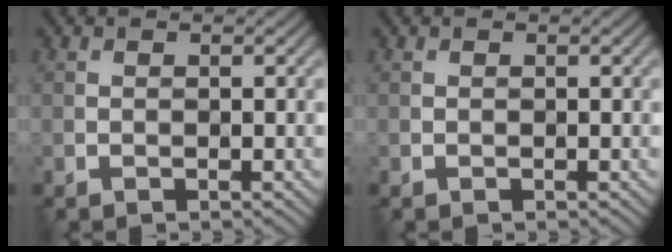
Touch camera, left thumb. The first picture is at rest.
{"total": 0.0}